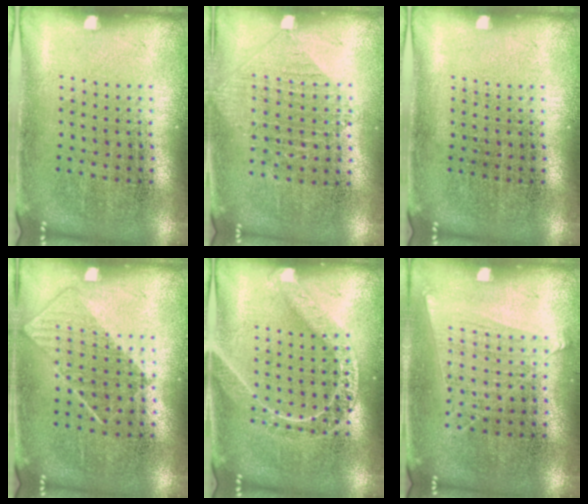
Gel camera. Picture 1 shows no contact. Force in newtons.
{"total": 0.9, "press": 0.9, "slide": 0.2}
{"total": 0.0}
{"total": 0.8, "press": 0.7, "slide": 0.4}
{"total": 2.2, "press": 2.2, "slide": 0.3}
{"total": 1.1, "press": 1.0, "slide": 0.4}